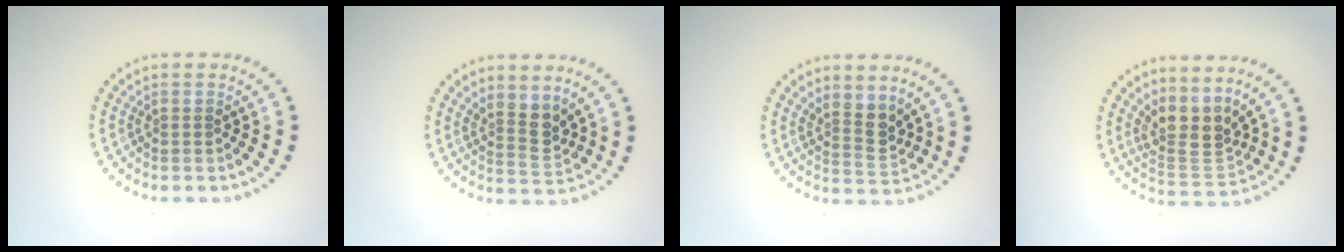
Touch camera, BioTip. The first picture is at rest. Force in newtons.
{"total": 2.6, "press": 1.9, "slide": 1.7}
{"total": 2.6, "press": 1.9, "slide": 1.7}
{"total": 3.9, "press": 2.9, "slide": 2.6}